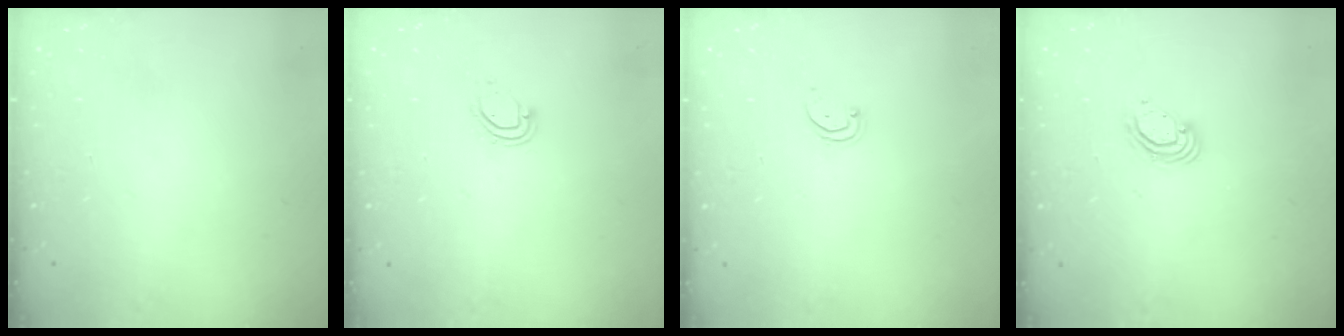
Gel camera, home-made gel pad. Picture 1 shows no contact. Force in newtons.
{"total": 4.3, "press": 4.3, "slide": 0.3}
{"total": 1.5, "press": 1.5, "slide": 0.1}
{"total": 4.8, "press": 4.8, "slide": 0.3}